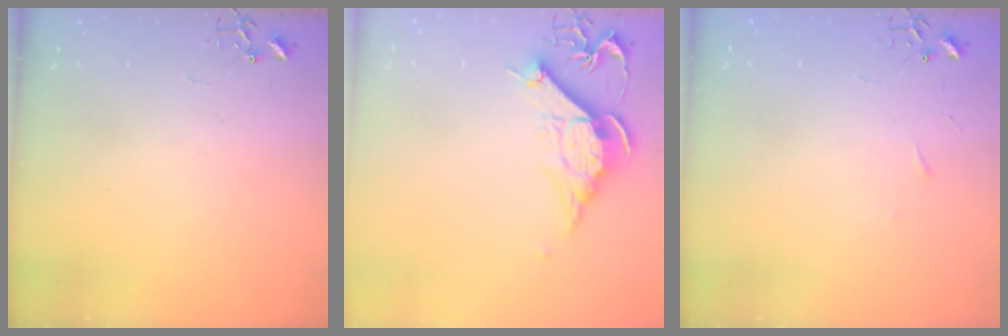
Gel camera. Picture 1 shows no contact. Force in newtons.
{"total": 12.3, "press": 12.2, "slide": 1.3}
{"total": 3.5, "press": 3.4, "slide": 0.4}